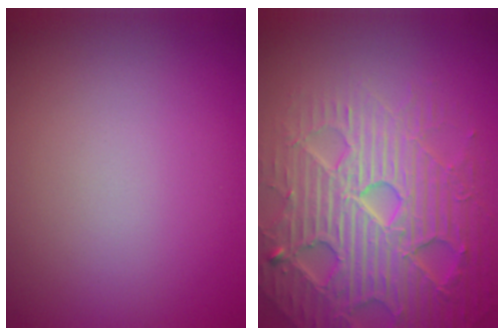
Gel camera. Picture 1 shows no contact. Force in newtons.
{"total": 7.4, "press": 7.3, "slide": 1.6}